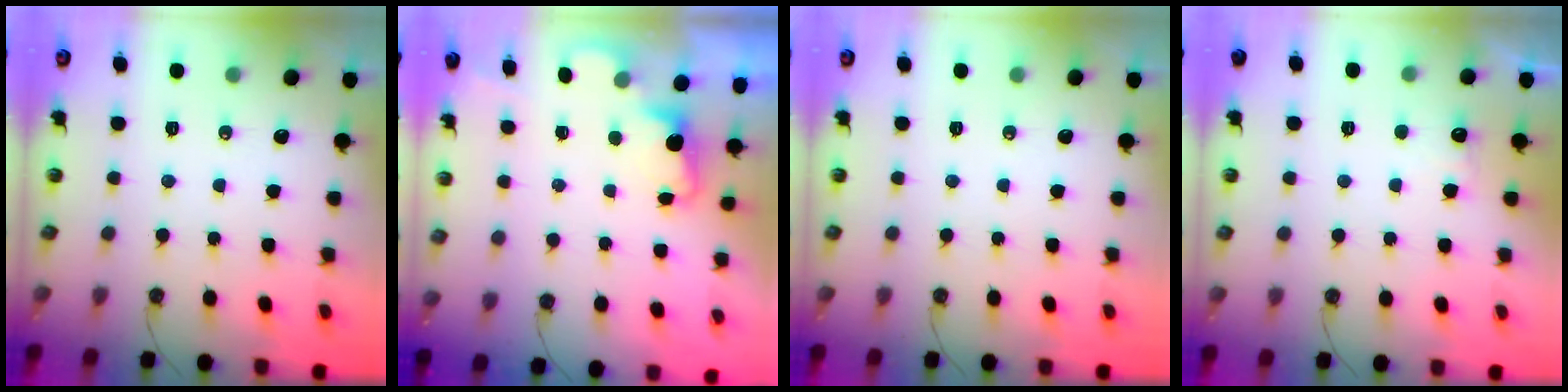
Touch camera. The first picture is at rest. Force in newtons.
{"total": 2.2, "press": 2.1, "slide": 0.7}
{"total": 0.0}
{"total": 6.2, "press": 6.0, "slide": 1.5}